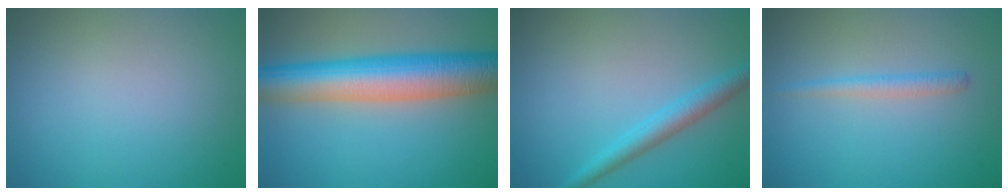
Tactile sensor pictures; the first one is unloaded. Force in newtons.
{"total": 9.8, "press": 9.8, "slide": 0.0}
{"total": 2.9, "press": 2.9, "slide": 0.1}
{"total": 1.5, "press": 1.5, "slide": 0.1}